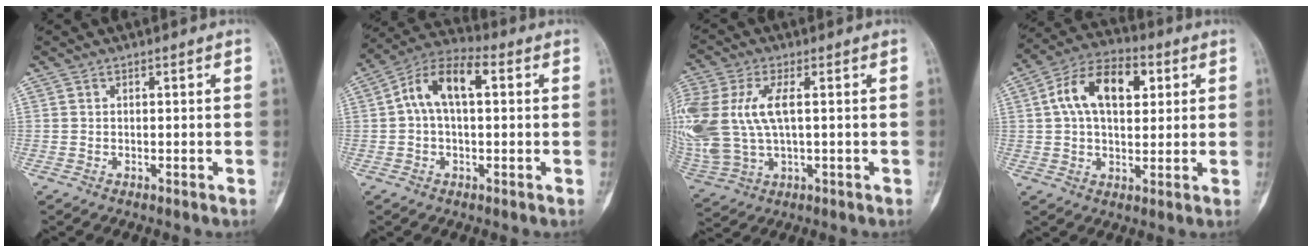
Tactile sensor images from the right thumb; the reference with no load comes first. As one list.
[{"total": 10.6, "force": [1.9, 5.4, 8.9], "torque": [-0.162, 0.039, 0.025]}, {"total": 18.5, "force": [2.1, 10.0, 15.4], "torque": [-0.391, 0.001, 0.048]}, {"total": 13.9, "force": [3.6, 8.2, 10.6], "torque": [-0.167, 0.017, 0.055]}]